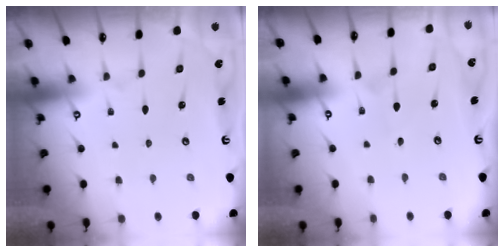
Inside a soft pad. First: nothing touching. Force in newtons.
{"total": 1.3, "press": 1.3, "slide": 0.1}